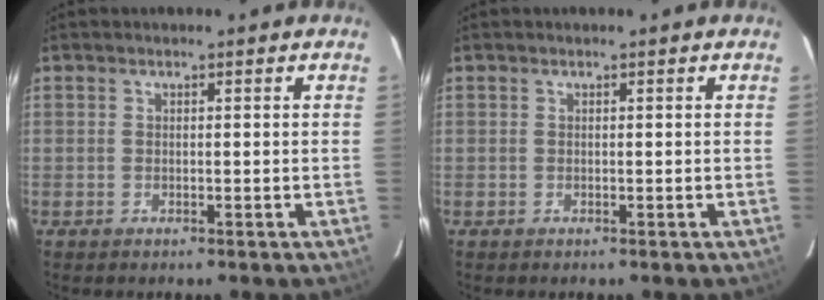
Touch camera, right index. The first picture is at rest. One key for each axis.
{"total": 0.0}